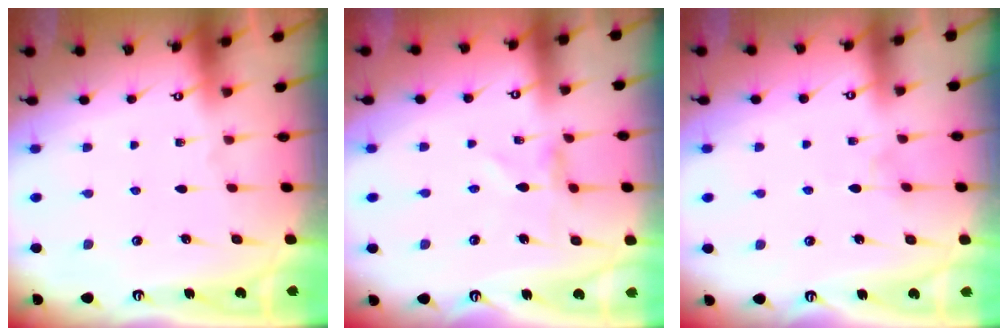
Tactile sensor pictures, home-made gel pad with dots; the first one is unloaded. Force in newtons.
{"total": 1.0, "press": 1.0, "slide": 0.2}
{"total": 2.5, "press": 2.5, "slide": 0.2}